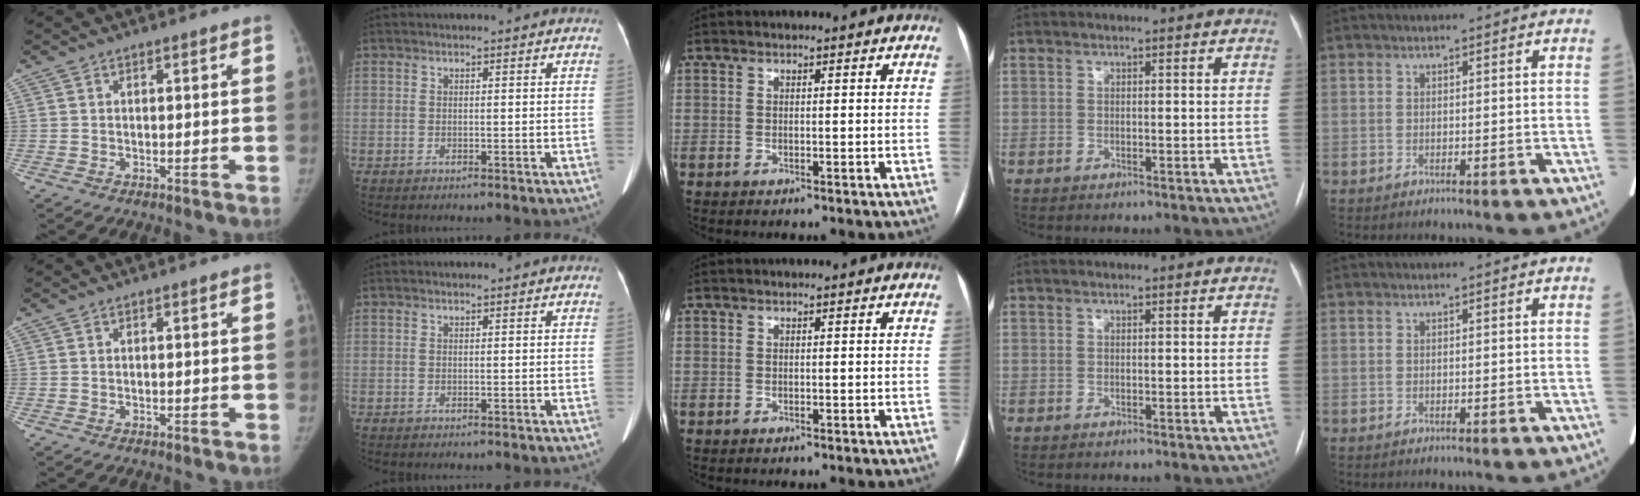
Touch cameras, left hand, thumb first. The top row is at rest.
{}